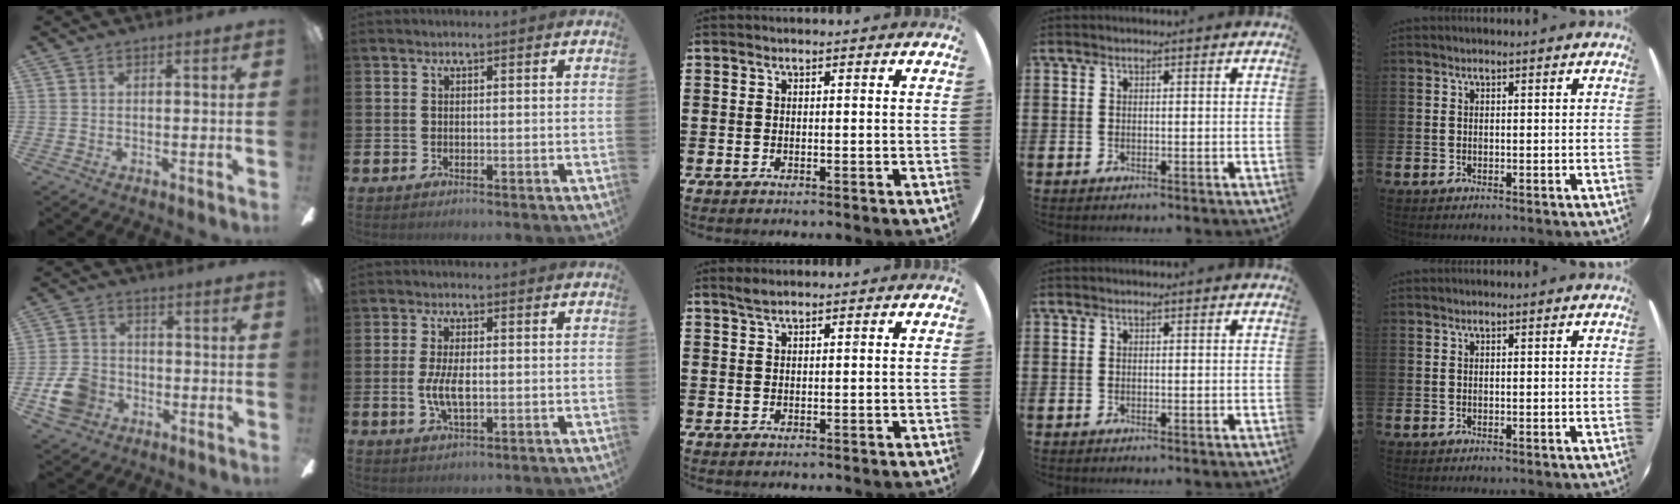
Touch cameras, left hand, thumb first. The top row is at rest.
{"thumb": {"total": 9.1, "force": [-3.6, 7.1, 4.4], "torque": [-0.102, 0.024, -0.066]}, "index": {"total": 4.7, "force": [-0.3, 2.1, 4.2], "torque": [-0.079, 0.000, -0.008]}, "middle": {"total": 1.3, "force": [1.2, 0.1, 0.5], "torque": [-0.012, 0.002, 0.021]}}